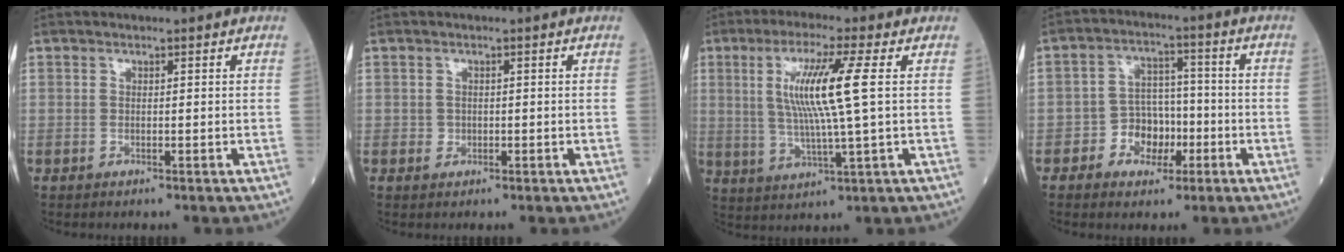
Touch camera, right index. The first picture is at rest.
{"total": 1.0, "force": [-0.2, 1.0, 0.3], "torque": [-0.004, 0.002, -0.001]}
{"total": 10.2, "force": [2.0, -0.8, 9.9], "torque": [-0.199, -0.002, 0.038]}
{"total": 6.6, "force": [-2.6, 4.7, 3.8], "torque": [-0.061, 0.020, -0.043]}